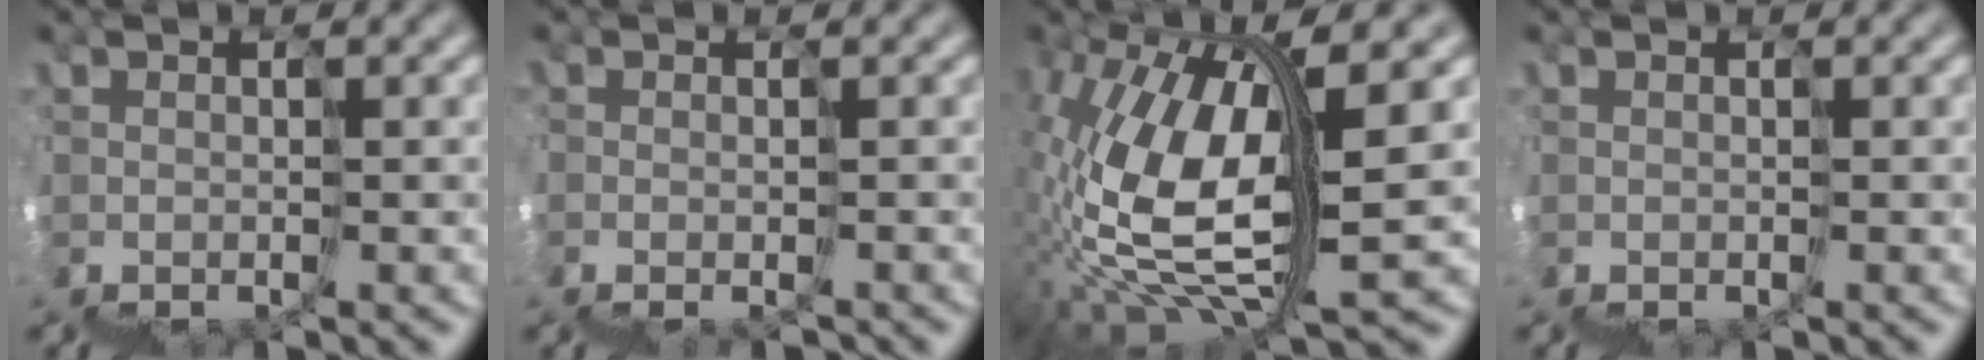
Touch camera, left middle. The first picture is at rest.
{"total": 3.7, "force": [-1.7, 1.4, 3.0], "torque": [-0.037, -0.016, -0.015]}
{"total": 7.7, "force": [2.0, 2.9, 6.8], "torque": [-0.169, 0.010, 0.035]}
{"total": 0.0}